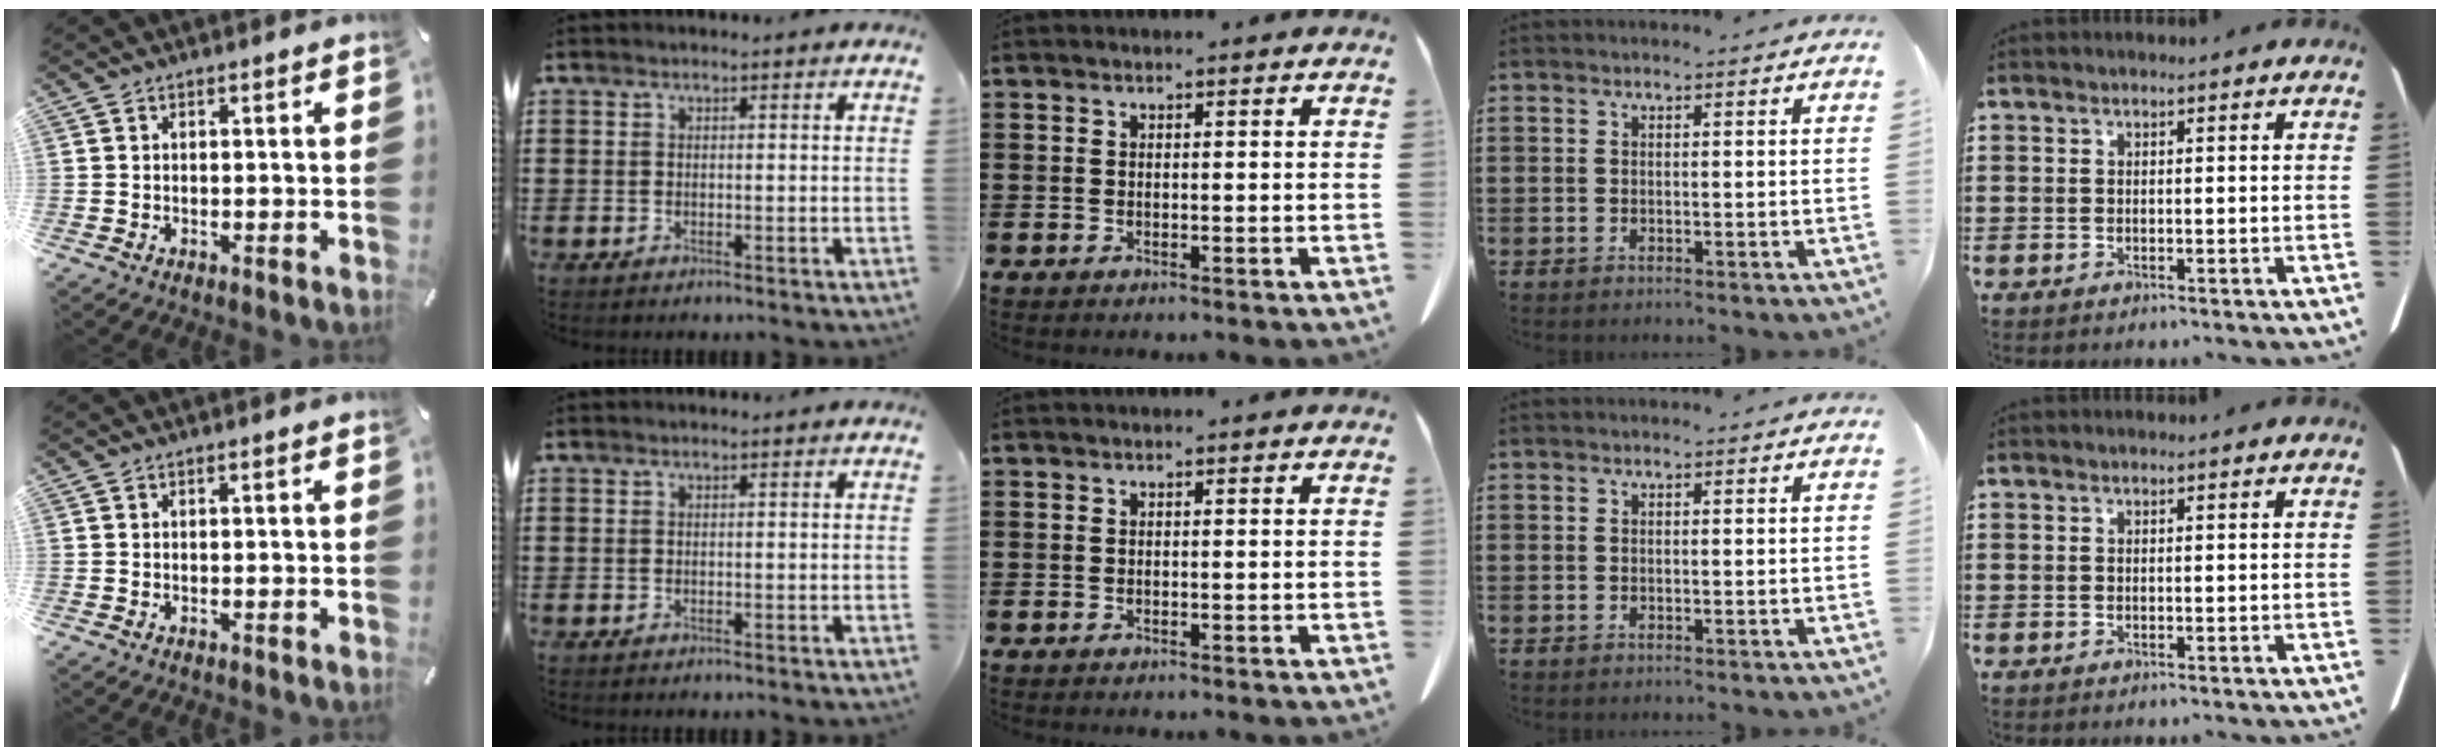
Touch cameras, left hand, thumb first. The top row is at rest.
{}